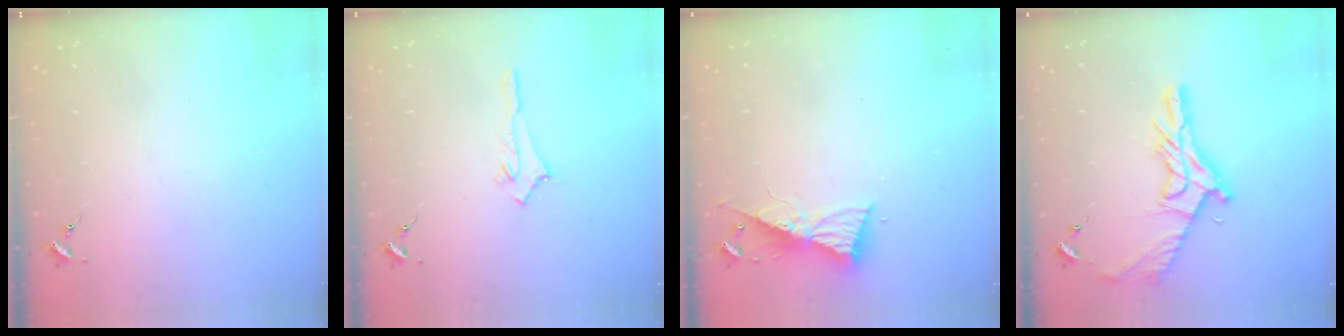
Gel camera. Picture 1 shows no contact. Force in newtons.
{"total": 2.8, "press": 2.8, "slide": 0.4}
{"total": 8.7, "press": 8.6, "slide": 0.8}
{"total": 16.0, "press": 16.0, "slide": 1.1}